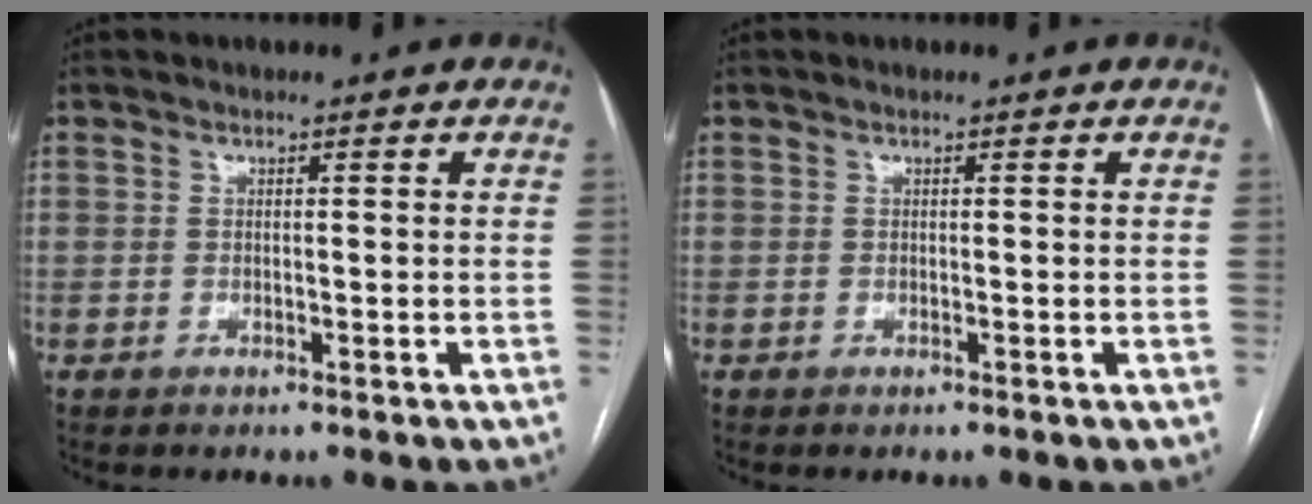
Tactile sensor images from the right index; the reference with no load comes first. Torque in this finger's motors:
{"motor_torque": [-0.10, 0.01, -0.04, -0.01]}